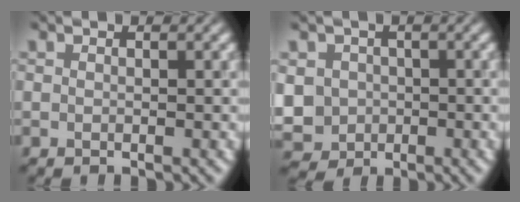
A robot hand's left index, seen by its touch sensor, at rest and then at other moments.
{"total": 5.6, "force": [-0.8, 5.1, 2.0], "torque": [-0.051, 0.000, -0.034]}